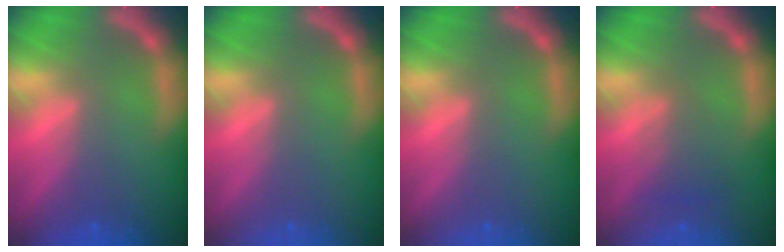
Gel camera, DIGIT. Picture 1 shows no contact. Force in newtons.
{"total": 0.0}
{"total": 0.0}
{"total": 2.5}